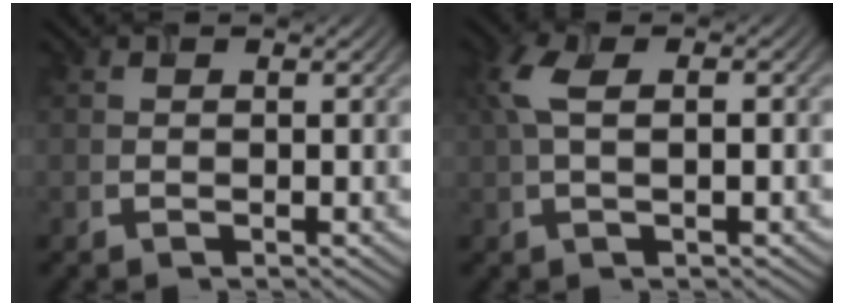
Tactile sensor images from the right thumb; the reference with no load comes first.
{"total": 4.4, "force": [0.7, 1.7, 4.0], "torque": [-0.095, 0.010, 0.011]}